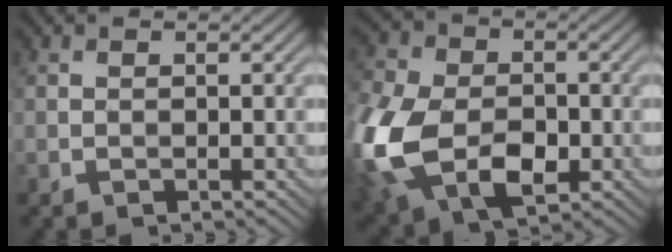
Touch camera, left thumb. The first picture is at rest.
{"total": 14.4, "force": [-3.7, 9.8, 9.9], "torque": [-0.268, -0.039, -0.071]}